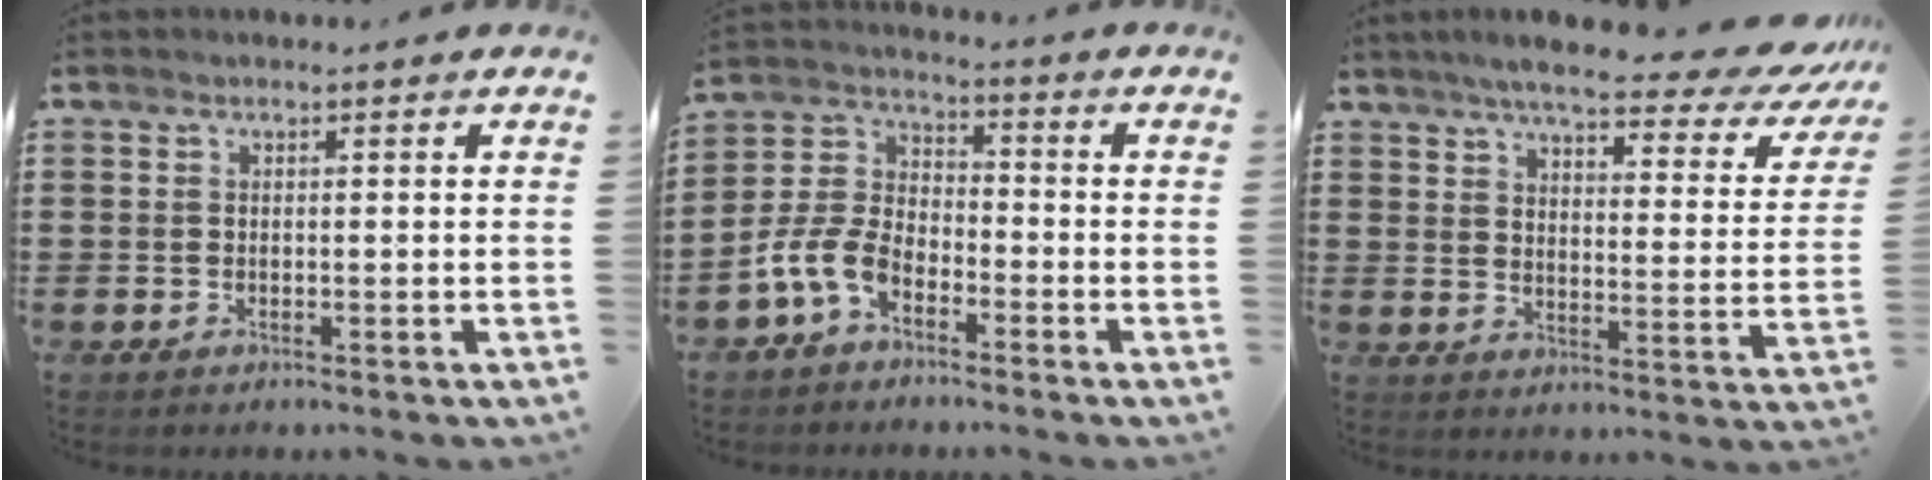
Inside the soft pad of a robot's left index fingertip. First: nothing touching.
{"total": 7.2, "force": [-4.6, 3.7, 4.1], "torque": [-0.122, -0.003, -0.099]}
{"total": 7.1, "force": [6.0, 0.7, 3.7], "torque": [-0.081, -0.040, 0.098]}